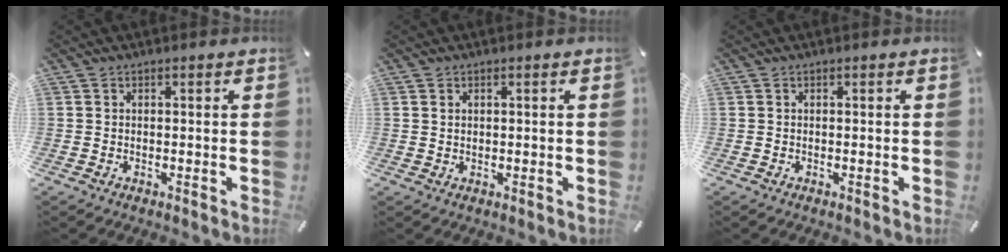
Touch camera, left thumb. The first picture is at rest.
{"total": 0.8, "force": [0.4, 0.6, 0.4], "torque": [-0.007, 0.002, 0.006]}
{"total": 0.0}